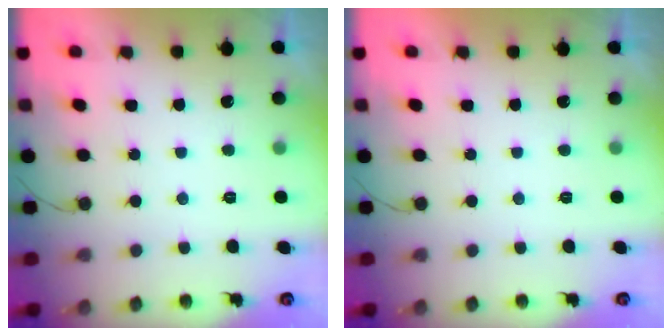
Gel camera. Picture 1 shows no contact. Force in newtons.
{"total": 1.8, "press": 1.8, "slide": 0.1}